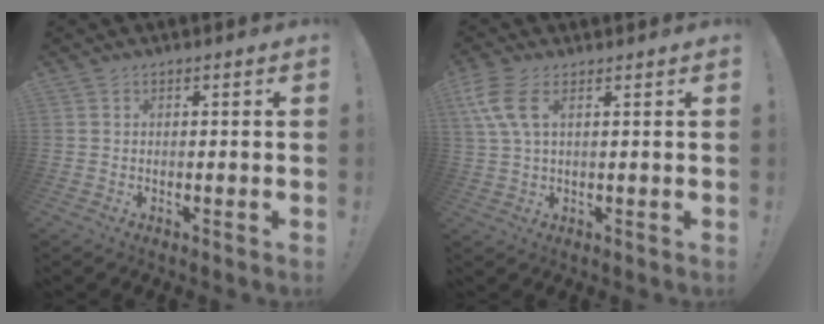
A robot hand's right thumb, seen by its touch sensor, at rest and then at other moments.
{"total": 7.4, "force": [3.1, 2.8, 6.1], "torque": [-0.136, -0.006, 0.061]}